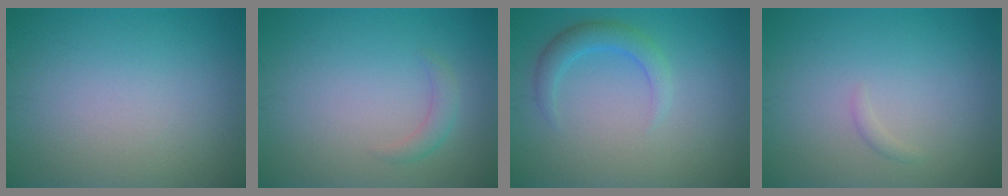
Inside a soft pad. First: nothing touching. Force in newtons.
{"total": 1.4, "press": 1.4, "slide": 0.0}
{"total": 2.5, "press": 2.5, "slide": 0.1}
{"total": 0.6, "press": 0.6, "slide": 0.1}